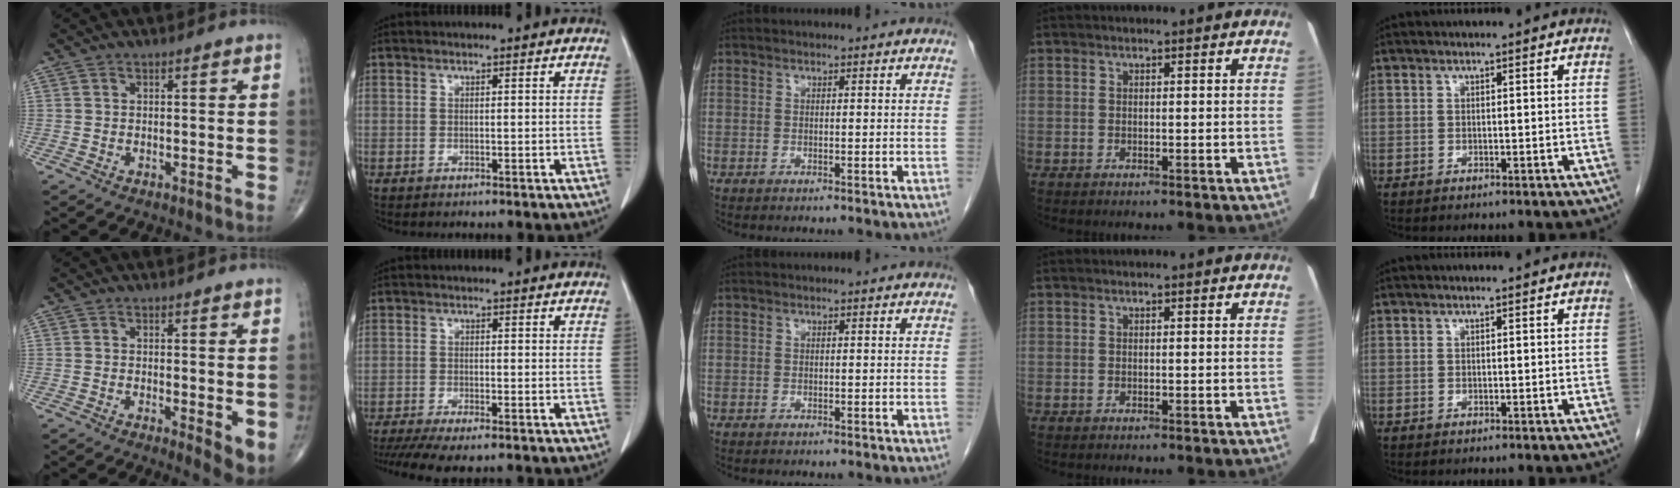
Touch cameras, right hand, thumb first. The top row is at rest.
{"thumb": {"total": 4.4, "force": [0.1, 1.5, 4.2], "torque": [-0.056, -0.014, 0.002]}, "index": {"total": 9.0, "force": [-7.2, 1.7, 5.2], "torque": [-0.076, -0.011, -0.112]}}